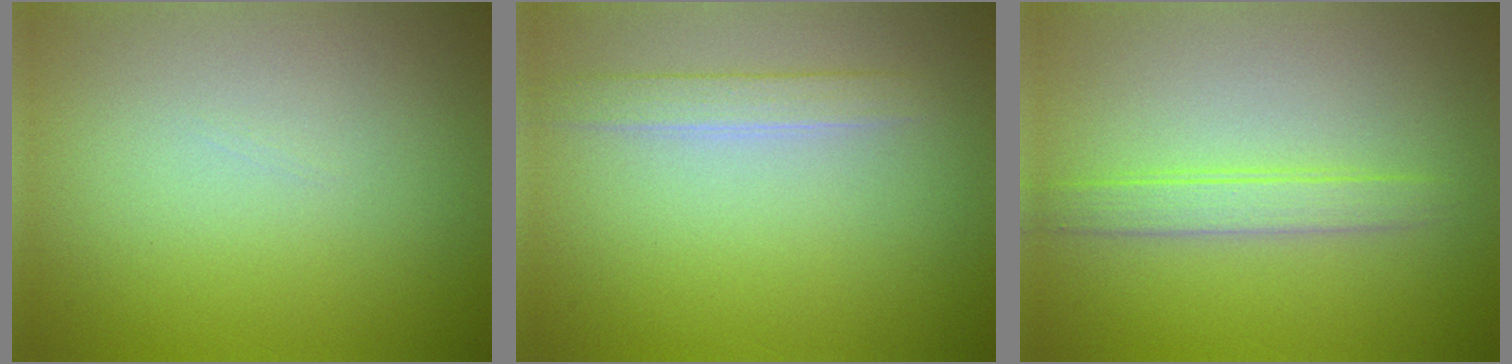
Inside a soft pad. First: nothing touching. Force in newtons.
{"total": 1.8, "press": 1.8, "slide": 0.1}
{"total": 2.0, "press": 2.0, "slide": 0.1}